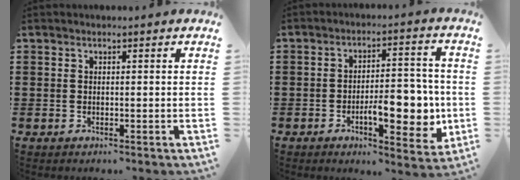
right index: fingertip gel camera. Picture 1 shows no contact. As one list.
[{"total": 9.7, "force": [-2.3, 4.2, 8.5], "torque": [-0.110, -0.006, -0.039]}]